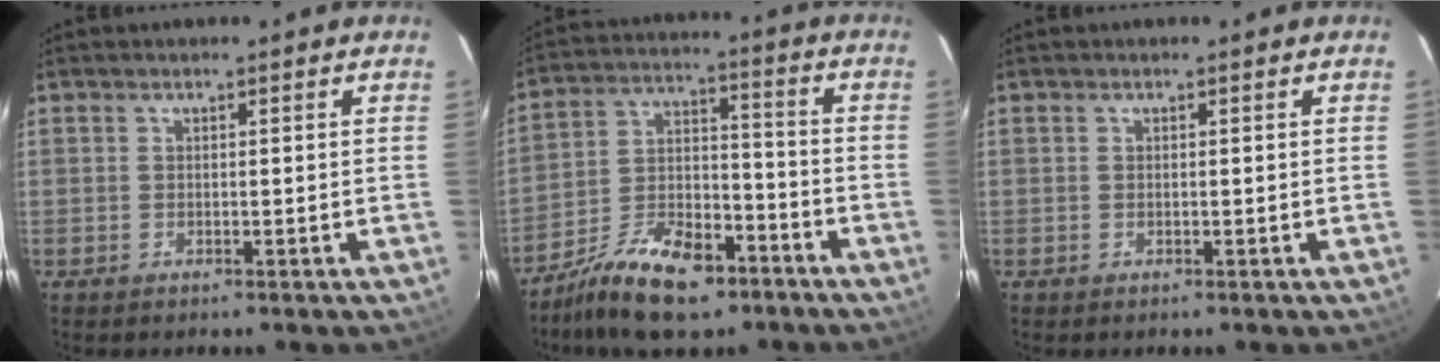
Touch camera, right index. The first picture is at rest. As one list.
[{"total": 15.5, "force": [-10.6, 6.8, 9.0], "torque": [-0.182, 0.005, -0.184]}, {"total": 0.0}]